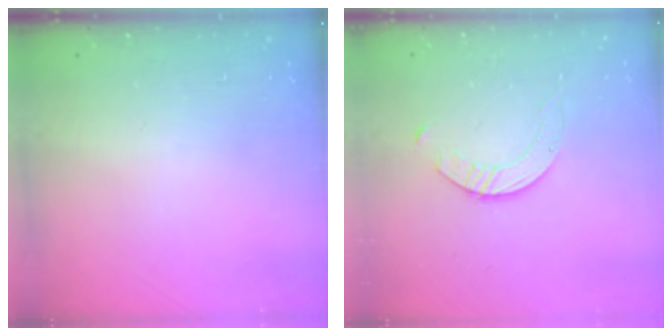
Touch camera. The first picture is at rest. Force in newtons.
{"total": 2.7, "press": 2.7, "slide": 0.3}